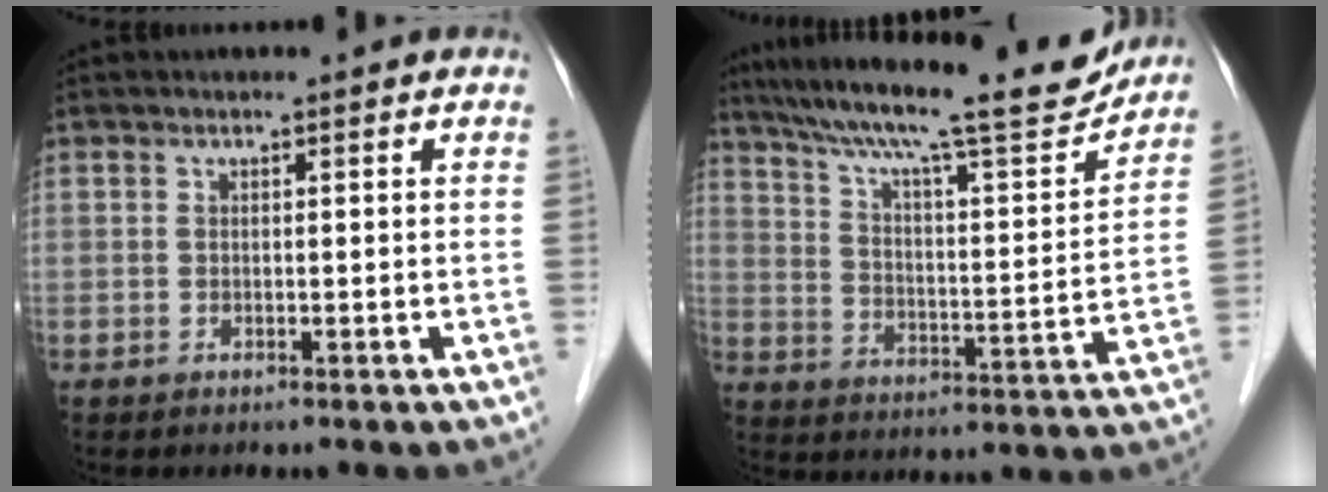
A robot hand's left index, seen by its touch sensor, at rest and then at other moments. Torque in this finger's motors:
{"motor_torque": [1.07, -1.07, 0.30, 0.10]}